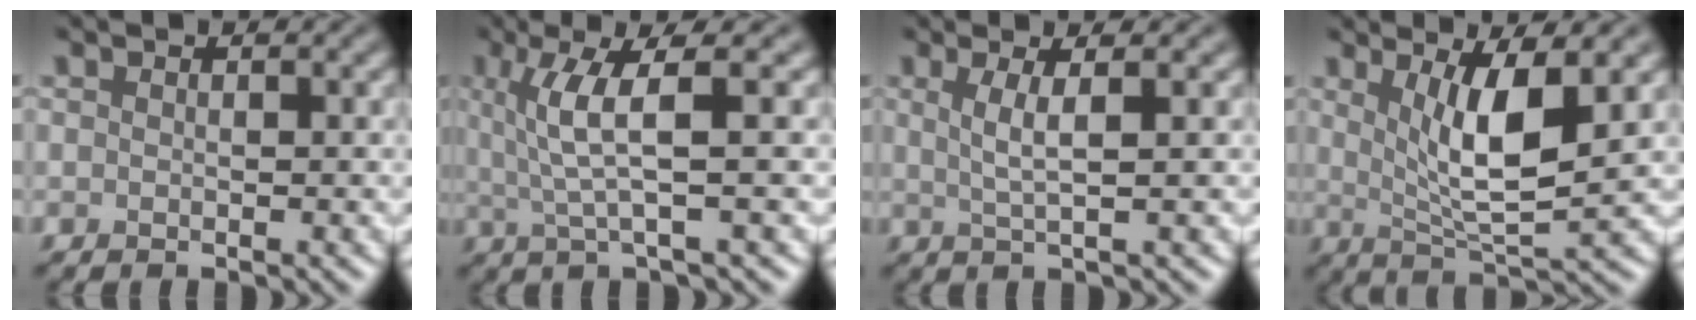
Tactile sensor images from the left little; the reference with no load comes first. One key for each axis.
{"total": 4.7, "fx": 1.0, "fy": 0.7, "fz": 4.5, "tx": -0.091, "ty": 0.004, "tz": 0.024}
{"total": 2.6, "fx": 0.7, "fy": 0.5, "fz": 2.5, "tx": -0.043, "ty": 0.000, "tz": 0.011}
{"total": 5.8, "fx": 1.5, "fy": 1.4, "fz": 5.5, "tx": -0.096, "ty": -0.011, "tz": 0.034}